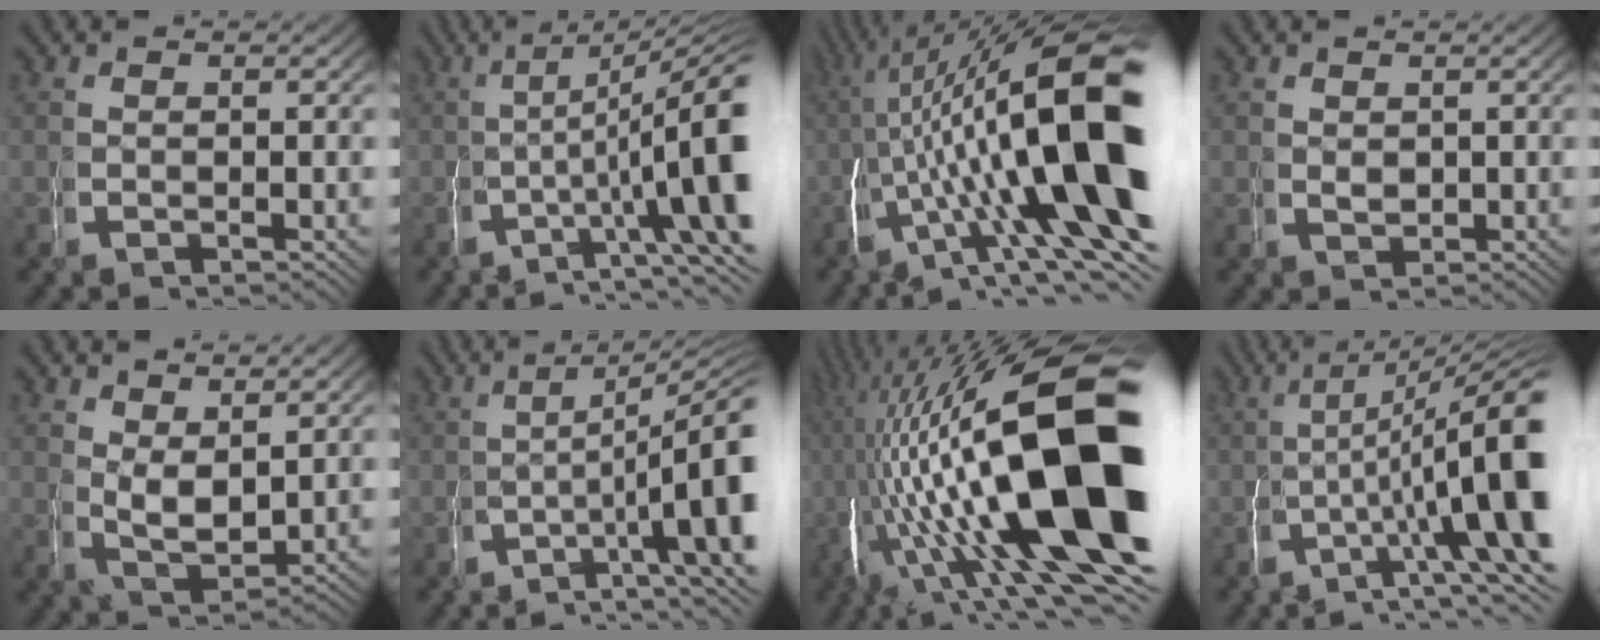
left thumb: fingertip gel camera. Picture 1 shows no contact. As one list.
[{"total": 12.6, "force": [0.9, 6.2, 11.0], "torque": [-0.140, -0.011, 0.015]}, {"total": 19.4, "force": [0.4, 10.2, 16.5], "torque": [-0.235, -0.031, 0.013]}, {"total": 0.8, "force": [0.4, 0.6, -0.4], "torque": [0.010, -0.002, 0.015]}, {"total": 3.4, "force": [0.9, 2.5, 2.0], "torque": [-0.053, -0.027, 0.032]}, {"total": 9.5, "force": [0.0, 5.2, 7.9], "torque": [-0.125, -0.016, 0.004]}, {"total": 26.4, "force": [-1.0, 13.6, 22.6], "torque": [-0.361, -0.068, 0.017]}, {"total": 13.9, "force": [1.4, 6.9, 12.0], "torque": [-0.165, -0.014, 0.025]}]